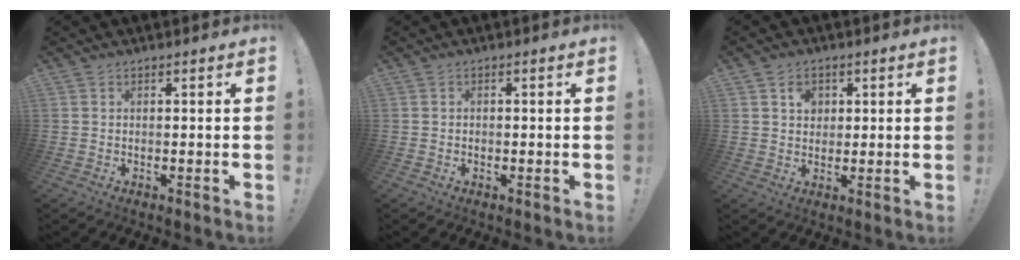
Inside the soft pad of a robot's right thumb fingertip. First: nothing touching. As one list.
[{"total": 0.9, "force": [-0.5, 0.7, 0.3], "torque": [-0.004, 0.004, -0.008]}, {"total": 4.2, "force": [1.6, 3.6, 1.6], "torque": [-0.007, -0.008, 0.023]}]